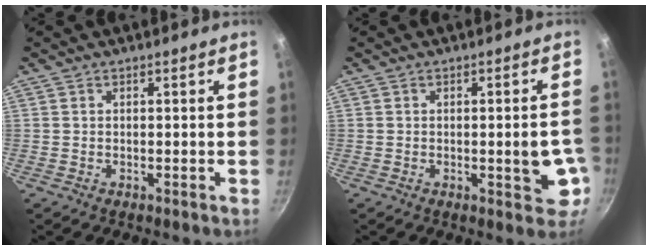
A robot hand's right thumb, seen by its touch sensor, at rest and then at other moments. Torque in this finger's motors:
{"motor_torque": [2.93, 2.08, 1.84, -0.66, 0.72]}